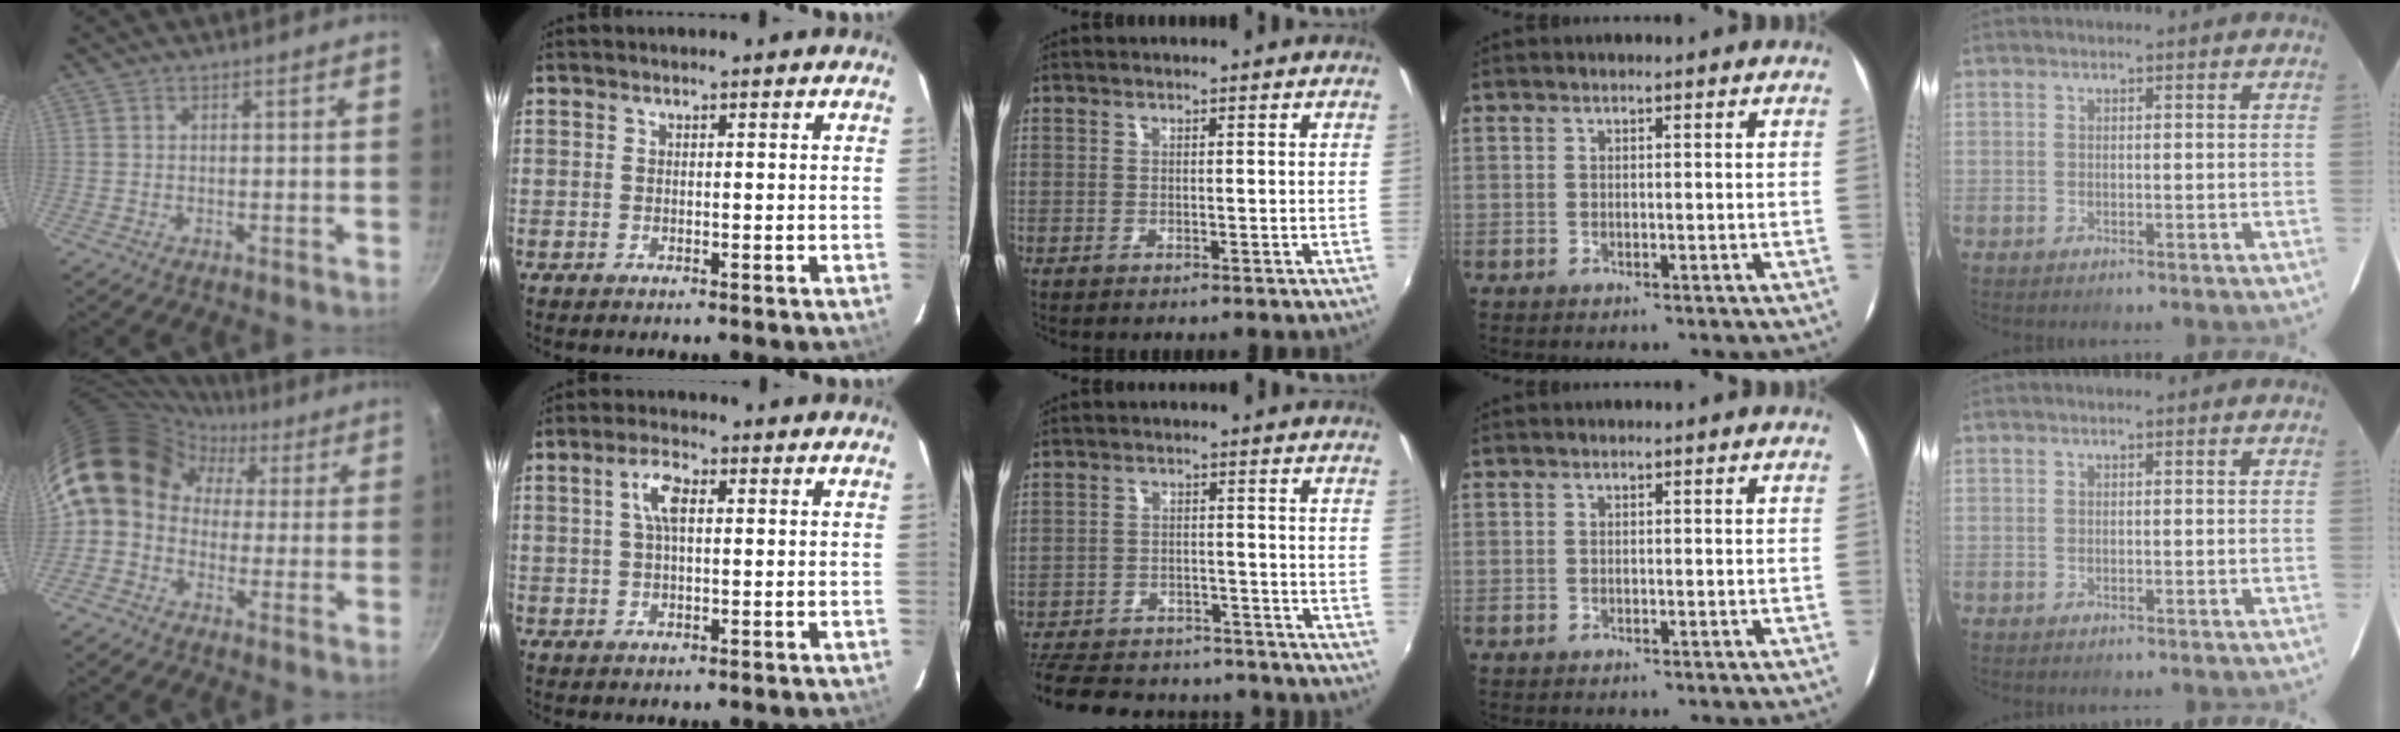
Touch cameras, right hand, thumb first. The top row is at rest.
{"thumb": {"total": 15.3, "force": [1.7, 12.8, 8.2], "torque": [-0.122, 0.052, 0.005]}, "index": {"total": 4.6, "force": [1.1, 1.8, 4.0], "torque": [-0.080, 0.012, 0.022]}, "middle": {"total": 22.1, "force": [-18.4, 9.0, 8.3], "torque": [-0.195, 0.022, -0.242]}}